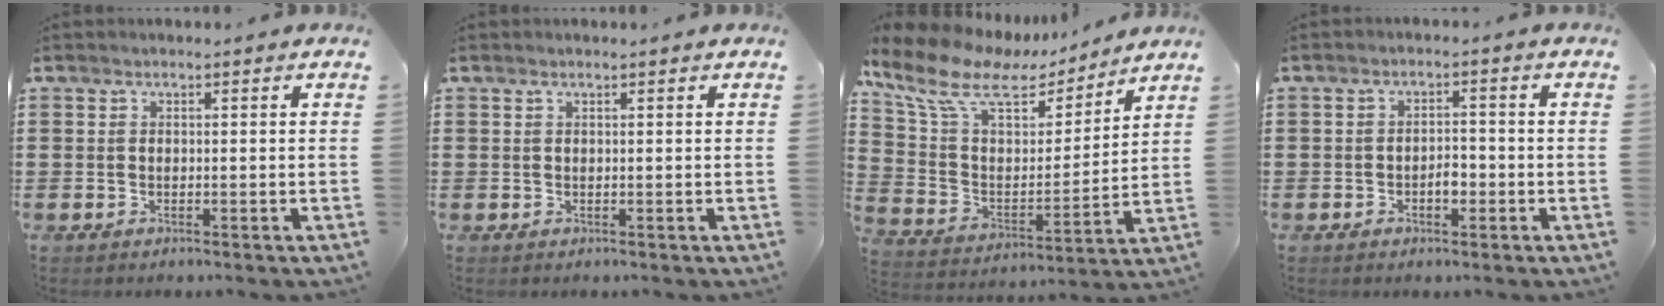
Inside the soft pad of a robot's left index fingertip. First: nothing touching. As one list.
[{"total": 0.5, "force": [0.3, -0.1, 0.4], "torque": [-0.006, -0.002, 0.006]}, {"total": 10.7, "force": [7.1, 4.7, 6.4], "torque": [-0.162, -0.029, 0.118]}, {"total": 2.6, "force": [-0.8, 1.2, 2.2], "torque": [-0.043, 0.005, -0.016]}]